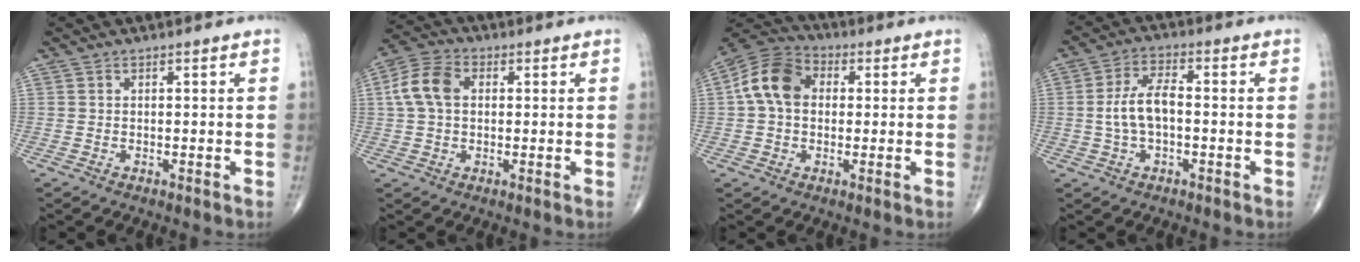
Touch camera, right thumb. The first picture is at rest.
{"total": 8.0, "force": [1.2, 5.5, 5.7], "torque": [-0.117, 0.021, 0.018]}
{"total": 10.5, "force": [1.2, 7.7, 7.1], "torque": [-0.127, 0.028, 0.009]}
{"total": 6.9, "force": [-0.6, 3.3, 6.0], "torque": [-0.126, 0.021, -0.017]}